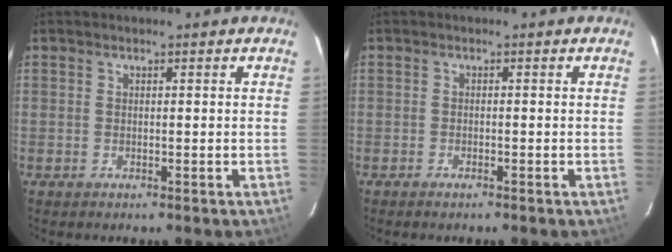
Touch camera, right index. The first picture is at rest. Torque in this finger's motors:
{"motor_torque": [-0.14, -0.11, 0.12, 0.01]}